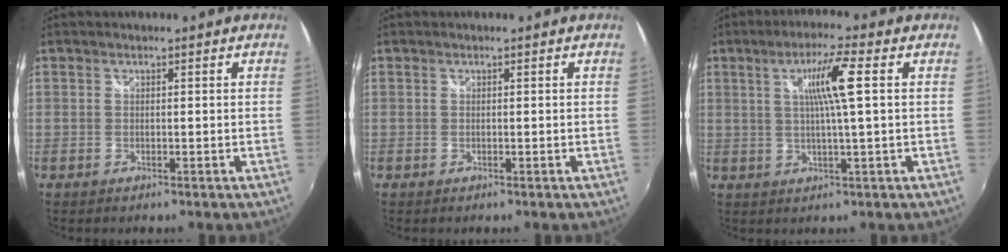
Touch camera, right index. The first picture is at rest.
{"total": 0.0}
{"total": 7.4, "force": [1.8, -0.4, 7.2], "torque": [-0.126, 0.003, 0.032]}